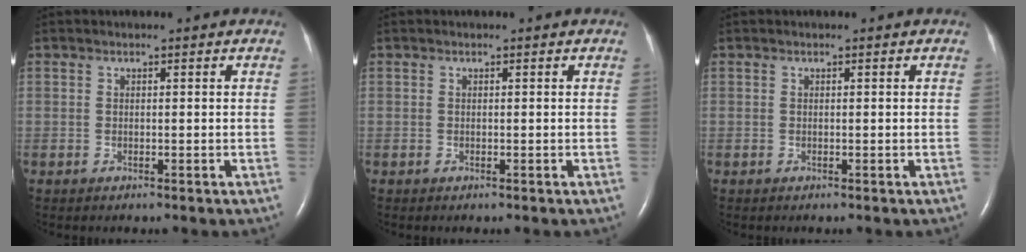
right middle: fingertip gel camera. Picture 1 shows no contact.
{"total": 0.0}
{"total": 0.0}